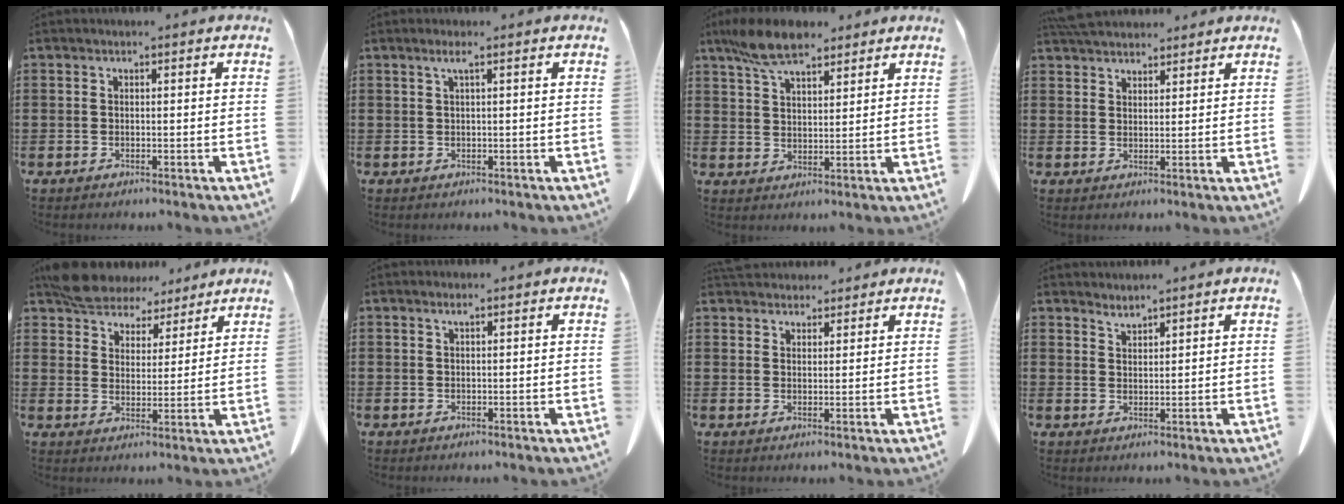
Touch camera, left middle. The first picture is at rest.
{"total": 1.4, "force": [0.6, -0.1, 1.3], "torque": [-0.026, -0.002, 0.011]}
{"total": 8.2, "force": [6.4, 2.8, 4.2], "torque": [-0.102, -0.006, 0.122]}
{"total": 4.4, "force": [4.2, 0.9, 0.9], "torque": [-0.029, -0.009, 0.083]}
{"total": 6.4, "force": [5.9, 2.3, 1.0], "torque": [-0.048, -0.016, 0.113]}
{"total": 0.8, "force": [0.5, 0.0, 0.6], "torque": [-0.013, -0.002, 0.011]}
{"total": 3.5, "force": [3.5, 0.8, 0.1], "torque": [-0.010, -0.009, 0.069]}
{"total": 2.1, "force": [2.1, -0.1, -0.1], "torque": [-0.004, -0.006, 0.041]}